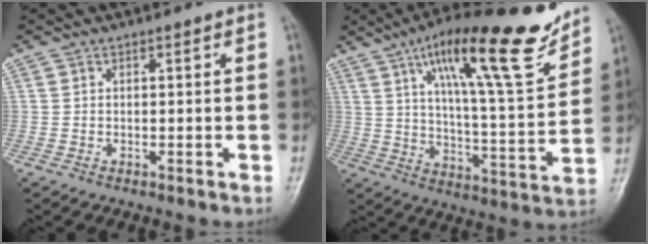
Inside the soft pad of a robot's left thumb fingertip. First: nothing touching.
{"total": 22.4, "force": [14.0, 4.6, 16.8], "torque": [-0.232, -0.054, 0.222]}